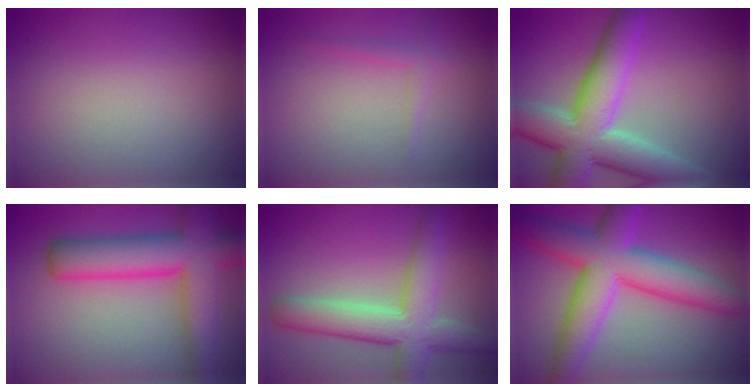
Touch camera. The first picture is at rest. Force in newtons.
{"total": 1.2, "press": 1.2, "slide": 0.1}
{"total": 9.6, "press": 9.6, "slide": 0.7}
{"total": 8.9, "press": 8.9, "slide": 0.4}
{"total": 6.8, "press": 6.8, "slide": 0.5}
{"total": 9.3, "press": 9.3, "slide": 0.4}